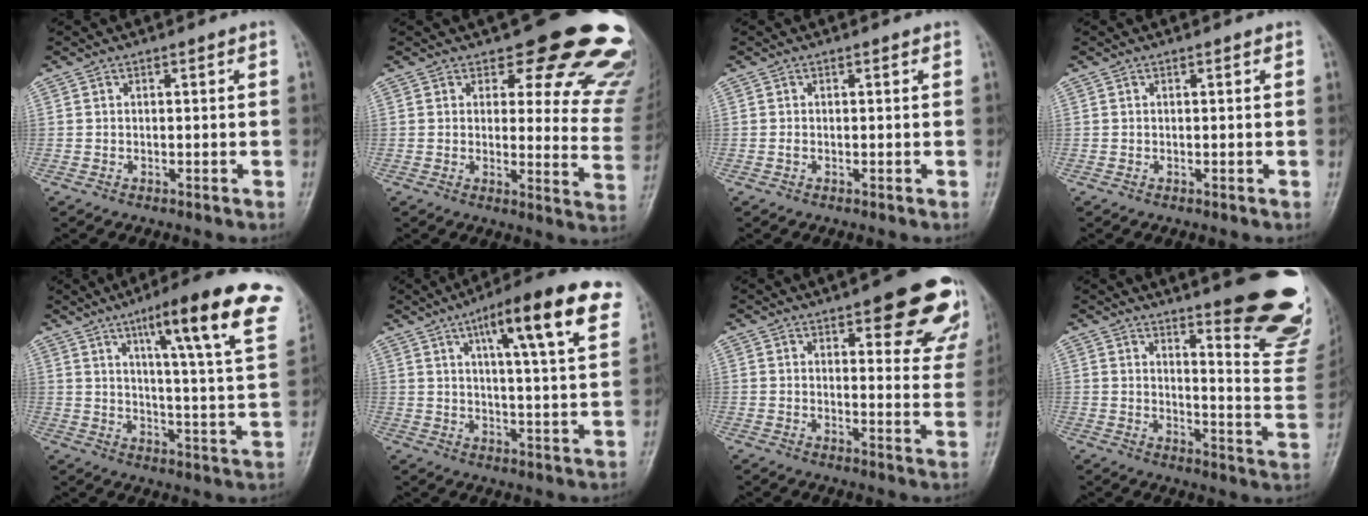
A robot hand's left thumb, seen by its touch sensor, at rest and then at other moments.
{"total": 18.9, "force": [15.0, 7.0, 9.2], "torque": [-0.048, -0.104, 0.155]}
{"total": 0.5, "force": [0.1, 0.3, 0.4], "torque": [-0.005, 0.000, -0.002]}
{"total": 0.0}
{"total": 22.4, "force": [12.1, 3.1, 18.6], "torque": [-0.240, -0.035, 0.162]}
{"total": 17.9, "force": [9.3, 3.4, 14.9], "torque": [-0.191, -0.022, 0.128]}
{"total": 16.7, "force": [9.9, 5.6, 12.2], "torque": [-0.105, -0.042, 0.111]}
{"total": 20.9, "force": [14.9, 4.3, 14.1], "torque": [-0.142, -0.121, 0.183]}